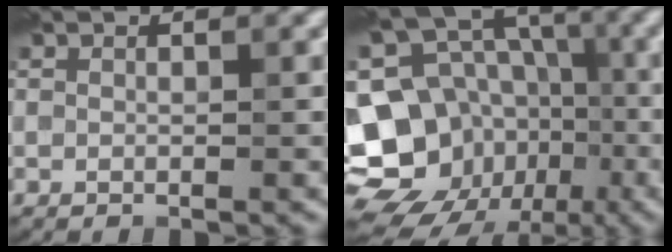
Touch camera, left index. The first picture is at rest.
{"total": 17.5, "force": [-6.2, 14.7, 7.3], "torque": [-0.145, -0.004, -0.096]}